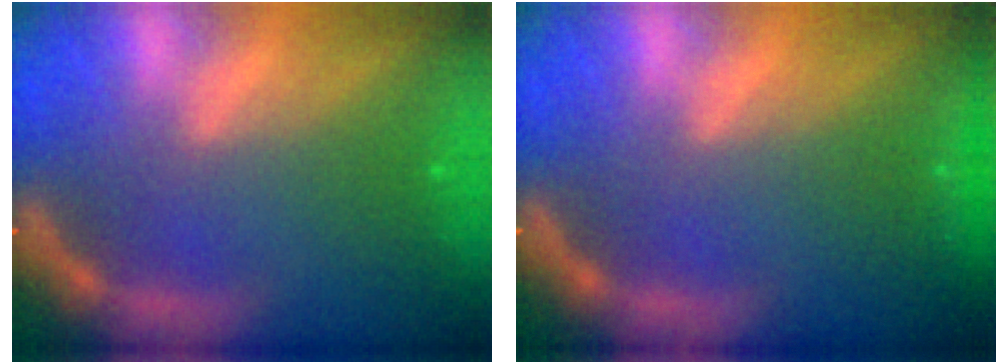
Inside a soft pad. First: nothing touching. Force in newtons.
{"total": 1.4}